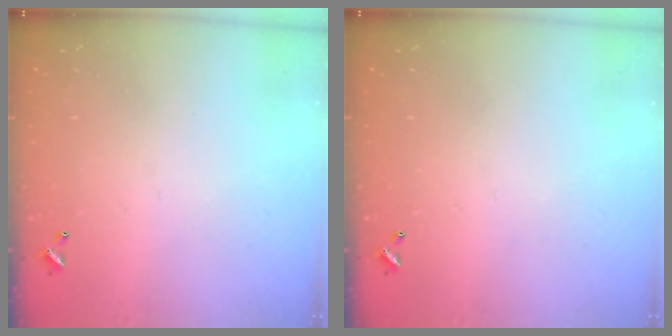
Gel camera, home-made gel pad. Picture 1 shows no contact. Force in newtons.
{"total": 0.0}